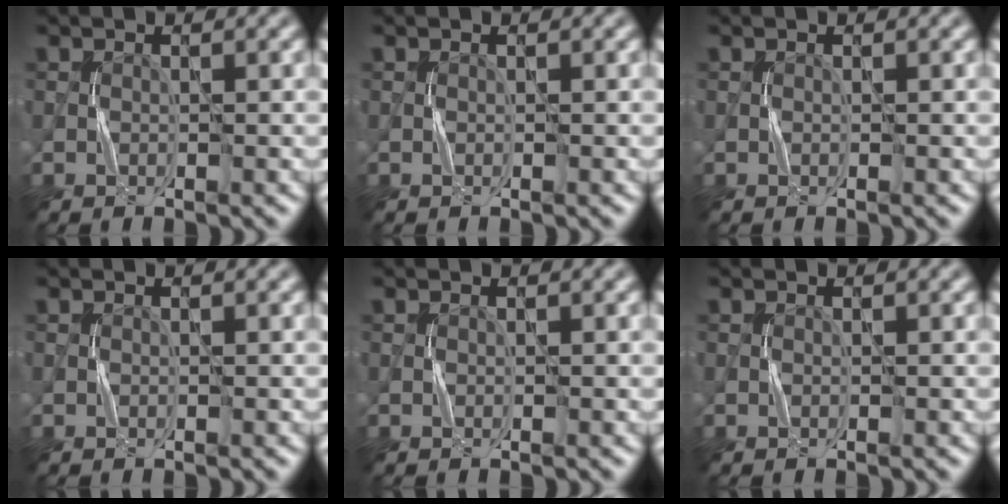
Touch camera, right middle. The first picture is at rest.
{"total": 0.0}
{"total": 0.0}
{"total": 0.0}
{"total": 0.0}
{"total": 0.0}